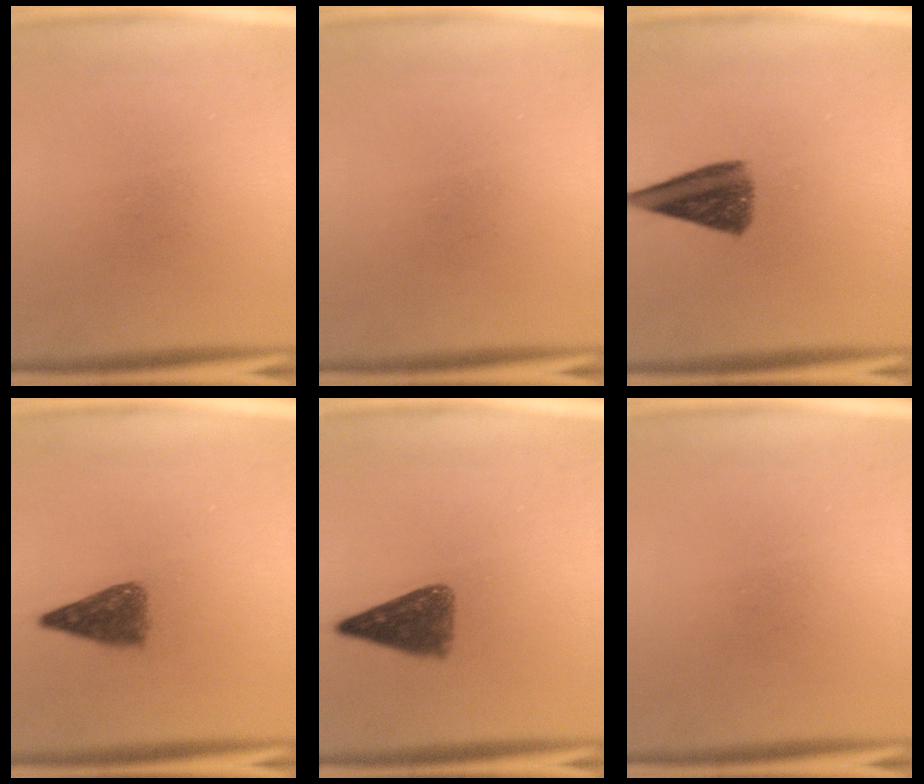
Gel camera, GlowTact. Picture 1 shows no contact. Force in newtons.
{"total": 0.0}
{"total": 8.3}
{"total": 4.7}
{"total": 6.2}
{"total": 0.0}